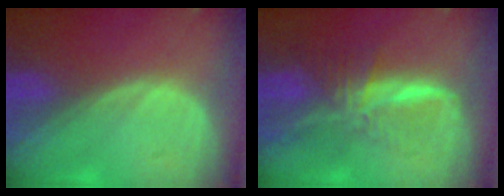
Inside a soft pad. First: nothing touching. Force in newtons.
{"total": 8.2, "press": 6.8, "slide": 4.5}